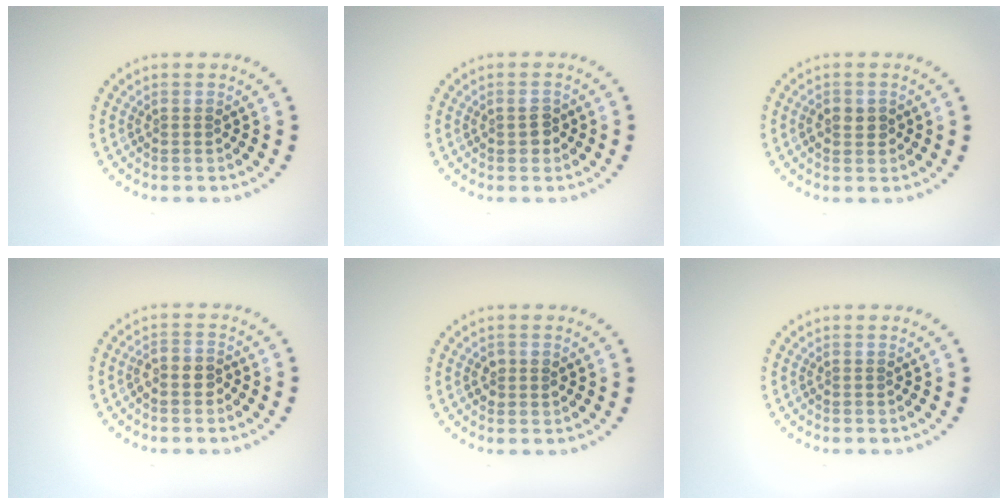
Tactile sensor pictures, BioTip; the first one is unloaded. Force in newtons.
{"total": 1.5, "press": 1.5, "slide": 0.1}
{"total": 1.8, "press": 1.8, "slide": 0.3}
{"total": 2.0, "press": 1.8, "slide": 1.0}
{"total": 1.3, "press": 1.3, "slide": 0.1}
{"total": 0.0}